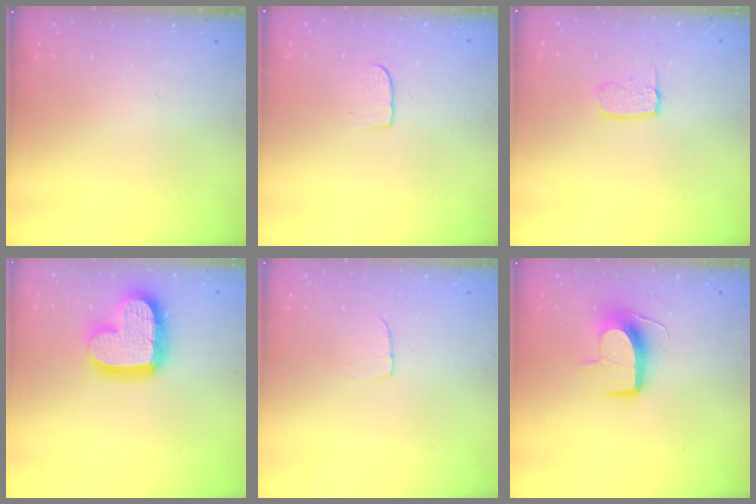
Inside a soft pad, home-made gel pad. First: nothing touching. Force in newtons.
{"total": 4.7, "press": 4.7, "slide": 0.4}
{"total": 5.4, "press": 5.4, "slide": 0.3}
{"total": 18.6, "press": 18.6, "slide": 1.3}
{"total": 2.4, "press": 2.4, "slide": 0.1}
{"total": 11.6, "press": 11.6, "slide": 0.1}